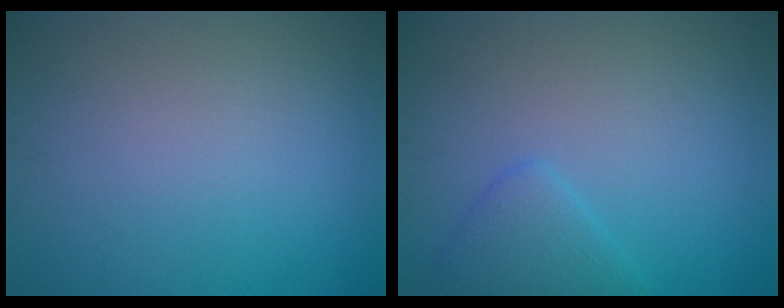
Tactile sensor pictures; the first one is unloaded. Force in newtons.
{"total": 2.3, "press": 2.3, "slide": 0.1}